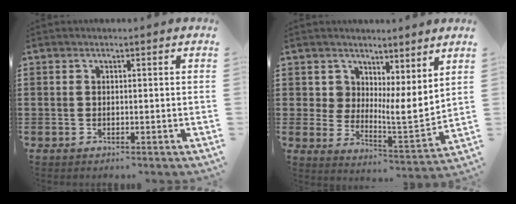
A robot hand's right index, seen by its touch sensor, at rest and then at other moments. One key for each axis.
{"total": 5.7, "fx": 4.7, "fy": 2.8, "fz": 1.9, "tx": -0.046, "ty": -0.033, "tz": 0.085}